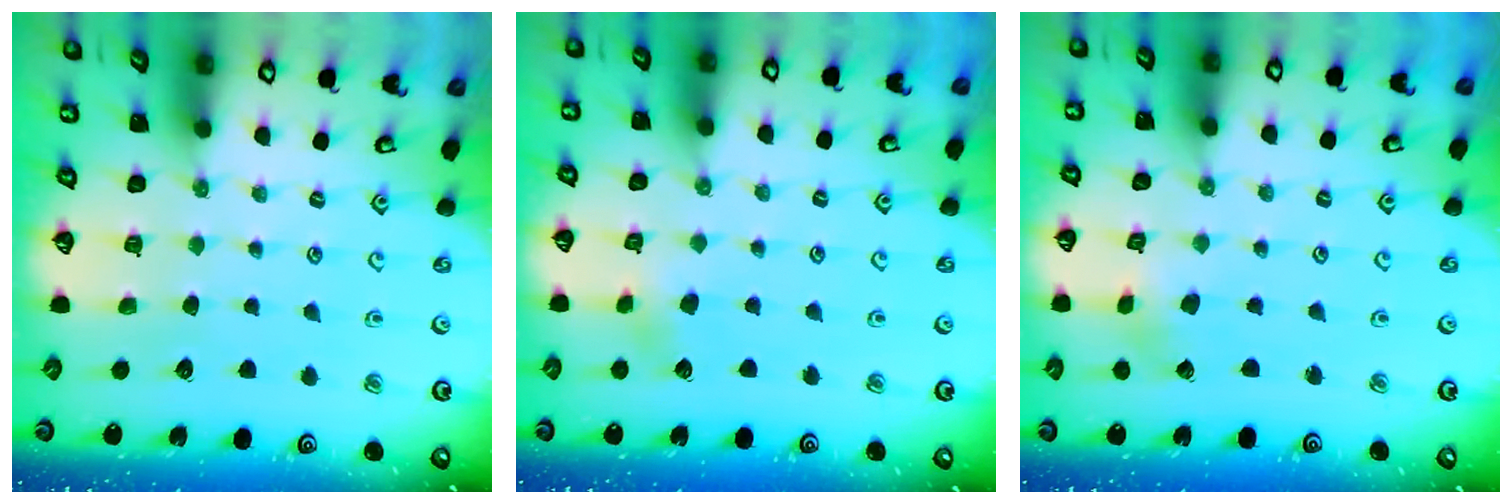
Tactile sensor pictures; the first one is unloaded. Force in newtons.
{"total": 3.1, "press": 3.1, "slide": 0.3}
{"total": 1.6, "press": 1.6, "slide": 0.2}